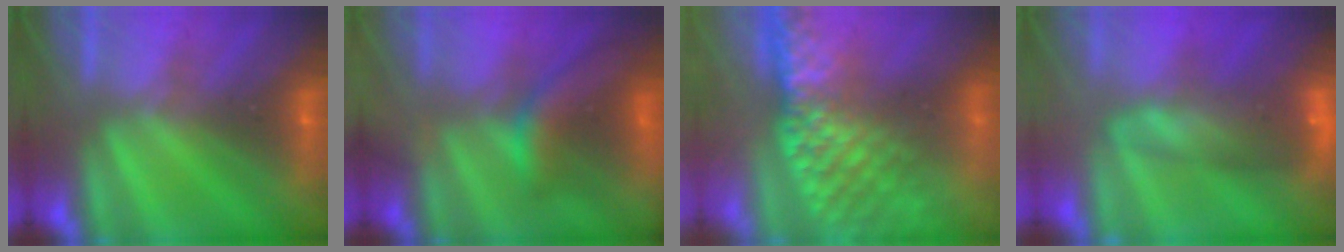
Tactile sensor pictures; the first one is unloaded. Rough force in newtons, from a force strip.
{"total": 8.5}
{"total": 7.4}
{"total": 7.5}